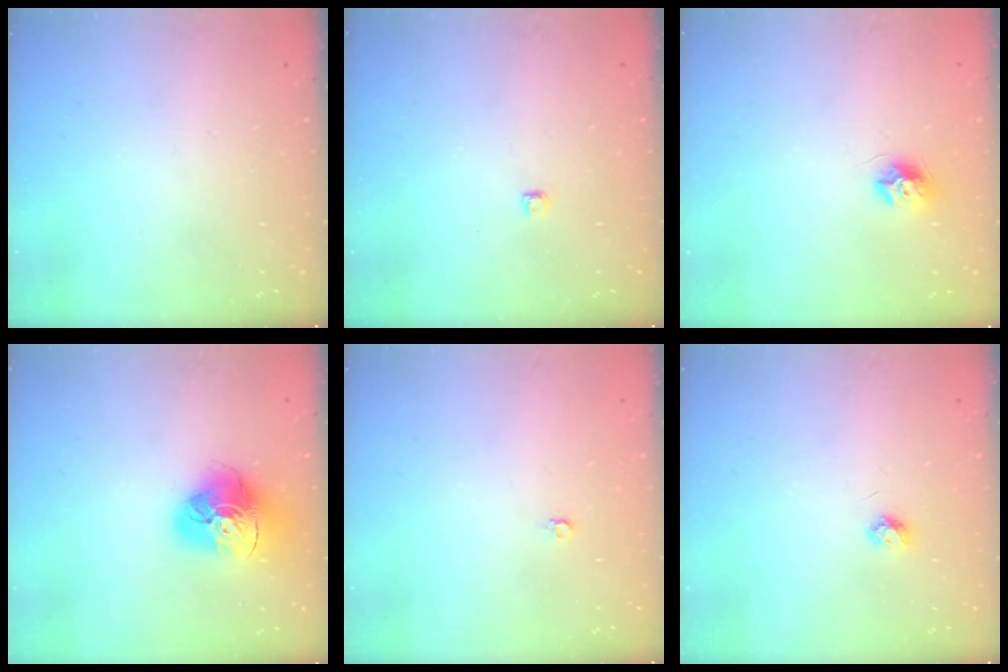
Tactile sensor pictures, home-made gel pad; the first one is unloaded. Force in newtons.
{"total": 2.8, "press": 2.7, "slide": 0.3}
{"total": 7.9, "press": 7.9, "slide": 0.4}
{"total": 15.5, "press": 15.4, "slide": 1.7}
{"total": 3.5, "press": 3.4, "slide": 0.3}
{"total": 3.7, "press": 3.7, "slide": 0.5}